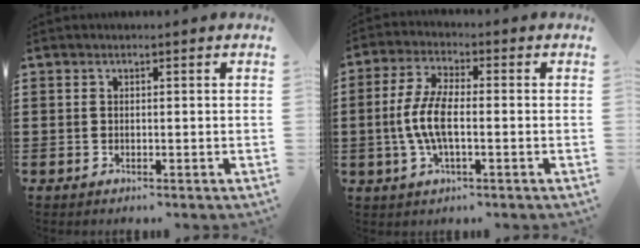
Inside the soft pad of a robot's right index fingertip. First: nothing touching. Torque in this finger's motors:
{"motor_torque": [2.14, 0.00, 0.24, 0.07]}